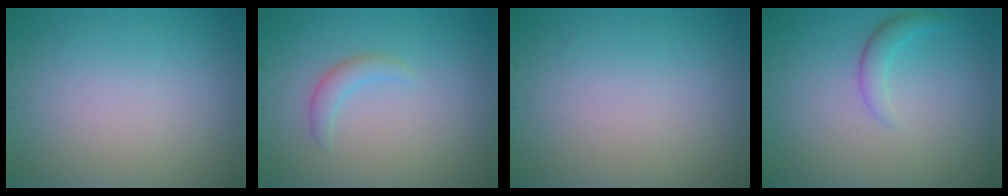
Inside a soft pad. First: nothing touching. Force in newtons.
{"total": 1.5, "press": 1.5, "slide": 0.1}
{"total": 0.0}
{"total": 1.7, "press": 1.7, "slide": 0.1}